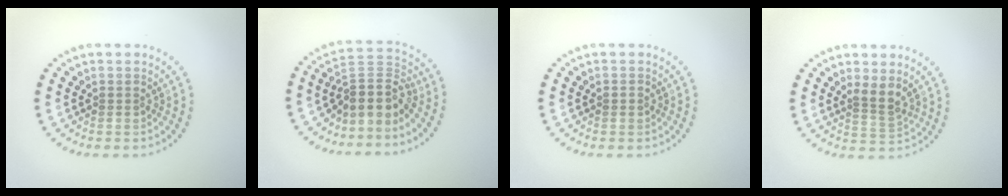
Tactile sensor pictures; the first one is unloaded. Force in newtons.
{"total": 4.1, "press": 3.1, "slide": 2.8}
{"total": 0.8, "press": 0.8, "slide": 0.1}
{"total": 2.2, "press": 1.7, "slide": 1.4}